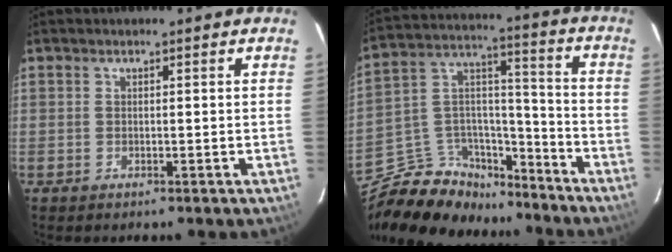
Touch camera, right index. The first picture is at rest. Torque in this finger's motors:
{"motor_torque": [-0.16, -0.53, -0.42, -0.21]}